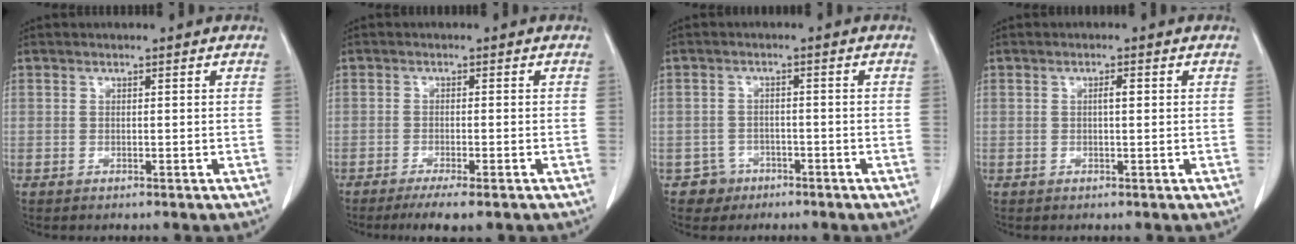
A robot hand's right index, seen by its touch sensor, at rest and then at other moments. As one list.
[{"total": 5.1, "force": [-3.6, 0.4, 3.6], "torque": [-0.052, -0.013, -0.053]}, {"total": 3.2, "force": [-1.9, 2.6, -0.4], "torque": [0.011, 0.014, -0.031]}, {"total": 1.2, "force": [0.2, 0.2, 1.2], "torque": [-0.020, 0.003, 0.001]}]